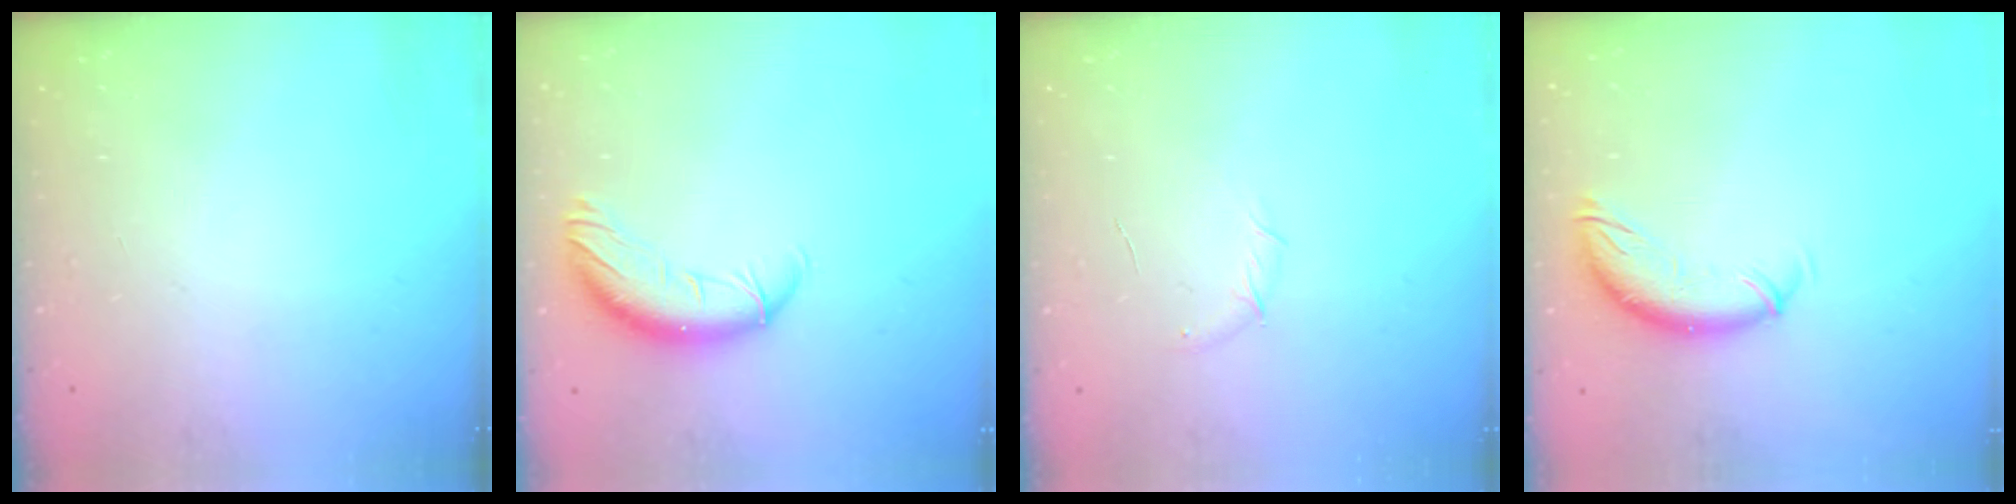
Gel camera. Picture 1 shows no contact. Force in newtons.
{"total": 12.0, "press": 11.7, "slide": 2.7}
{"total": 6.1, "press": 5.8, "slide": 1.7}
{"total": 11.0, "press": 10.9, "slide": 1.6}